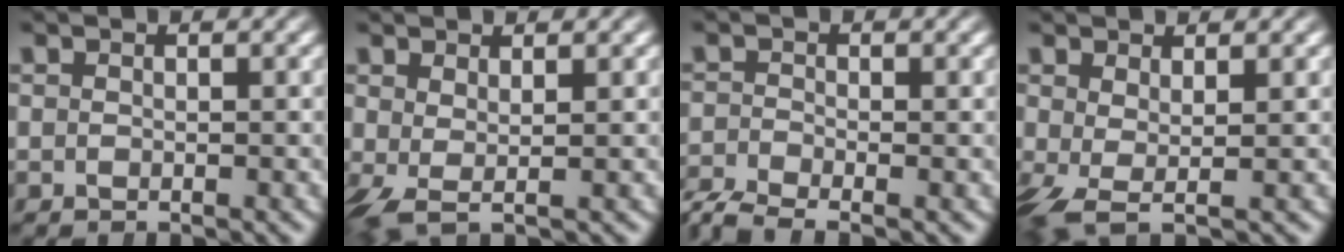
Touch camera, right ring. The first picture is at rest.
{"total": 1.4, "force": [0.1, 0.1, 1.4], "torque": [-0.038, -0.016, 0.014]}
{"total": 4.3, "force": [-3.6, 1.8, 1.7], "torque": [-0.028, -0.017, -0.054]}
{"total": 2.8, "force": [-1.0, 1.0, 2.4], "torque": [-0.066, -0.030, 0.003]}